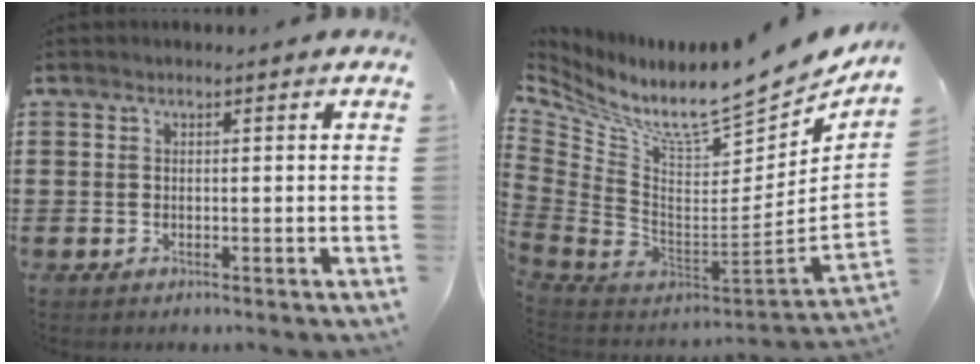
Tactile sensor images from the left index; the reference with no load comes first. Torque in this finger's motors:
{"motor_torque": [1.08, -1.06, 0.09, 0.08]}